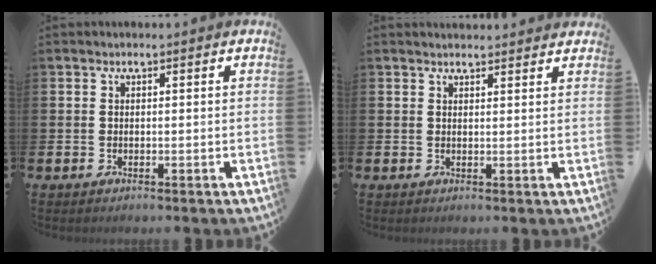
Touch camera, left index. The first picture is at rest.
{"total": 1.8, "force": [1.8, 0.2, -0.1], "torque": [0.010, -0.011, 0.031]}